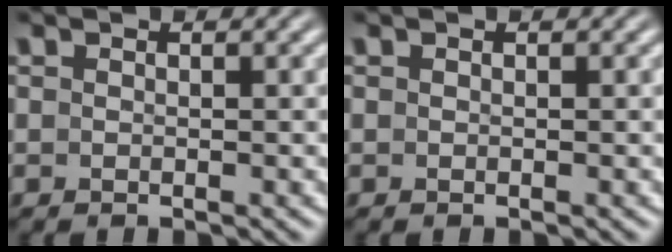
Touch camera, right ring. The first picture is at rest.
{"total": 0.0}